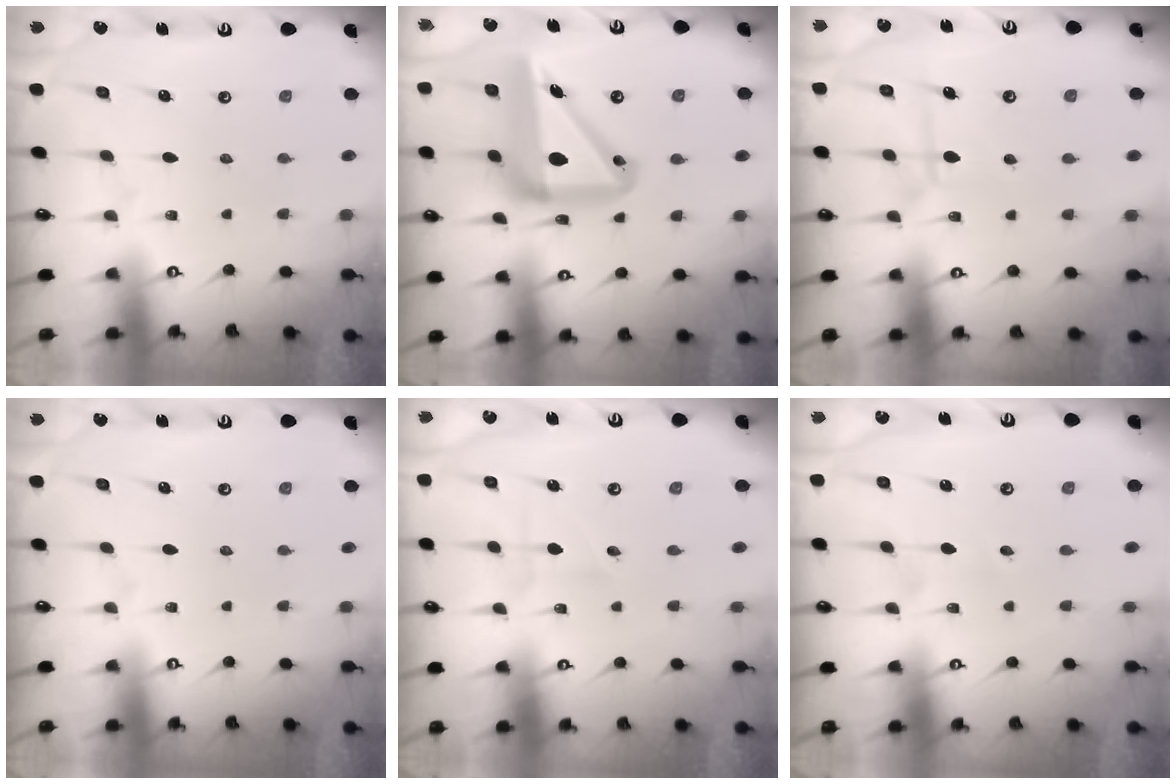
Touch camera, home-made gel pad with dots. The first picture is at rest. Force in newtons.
{"total": 16.1, "press": 15.8, "slide": 3.1}
{"total": 6.7, "press": 6.7, "slide": 0.4}
{"total": 0.0}
{"total": 2.0, "press": 1.9, "slide": 0.5}
{"total": 2.7, "press": 2.6, "slide": 0.9}